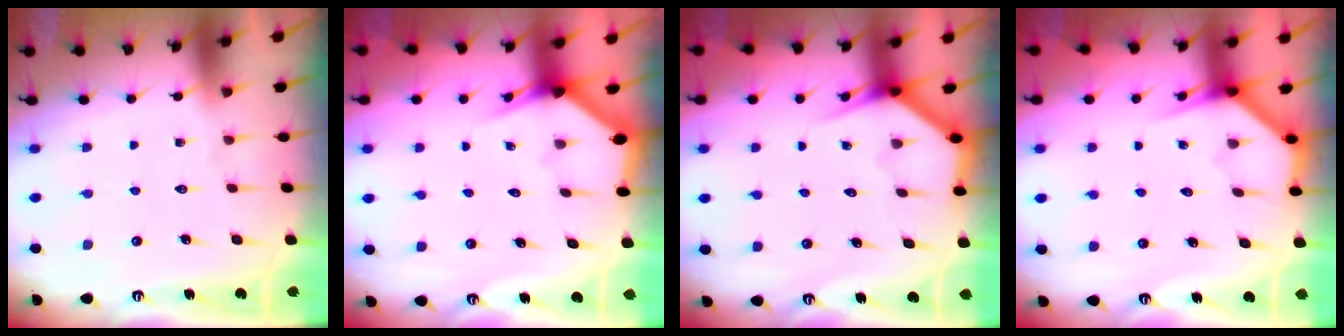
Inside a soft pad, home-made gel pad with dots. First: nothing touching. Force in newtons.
{"total": 2.9, "press": 2.9, "slide": 0.1}
{"total": 3.4, "press": 3.4, "slide": 0.2}
{"total": 4.0, "press": 3.9, "slide": 0.2}